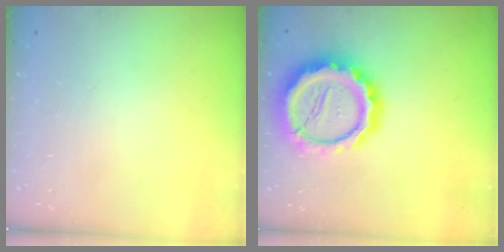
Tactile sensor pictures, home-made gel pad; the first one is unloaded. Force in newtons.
{"total": 19.0, "press": 18.6, "slide": 3.7}